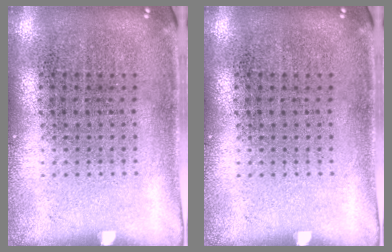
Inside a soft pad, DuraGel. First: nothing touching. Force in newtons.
{"total": 0.0}